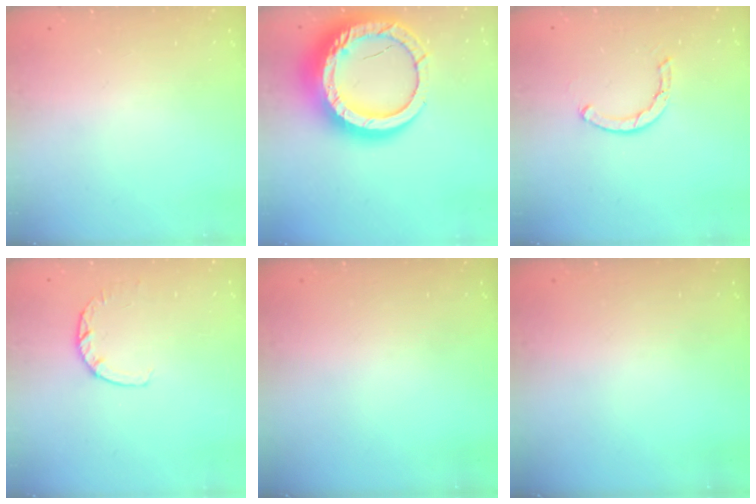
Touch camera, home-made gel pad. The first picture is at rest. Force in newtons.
{"total": 22.8, "press": 22.7, "slide": 2.3}
{"total": 2.5, "press": 2.5, "slide": 0.1}
{"total": 3.0, "press": 2.9, "slide": 0.4}
{"total": 0.0}
{"total": 0.0}